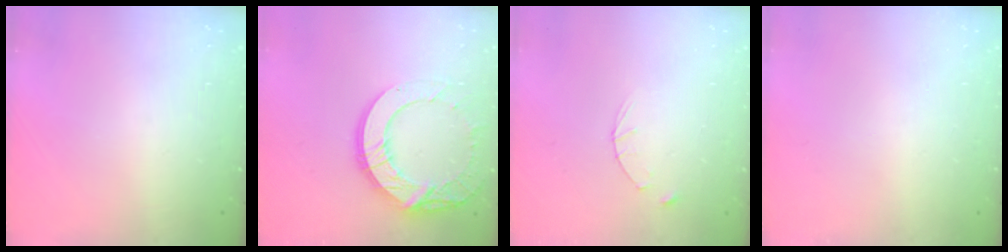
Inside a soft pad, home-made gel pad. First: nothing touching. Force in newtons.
{"total": 15.4, "press": 15.4, "slide": 0.9}
{"total": 2.8, "press": 2.8, "slide": 0.4}
{"total": 0.0}